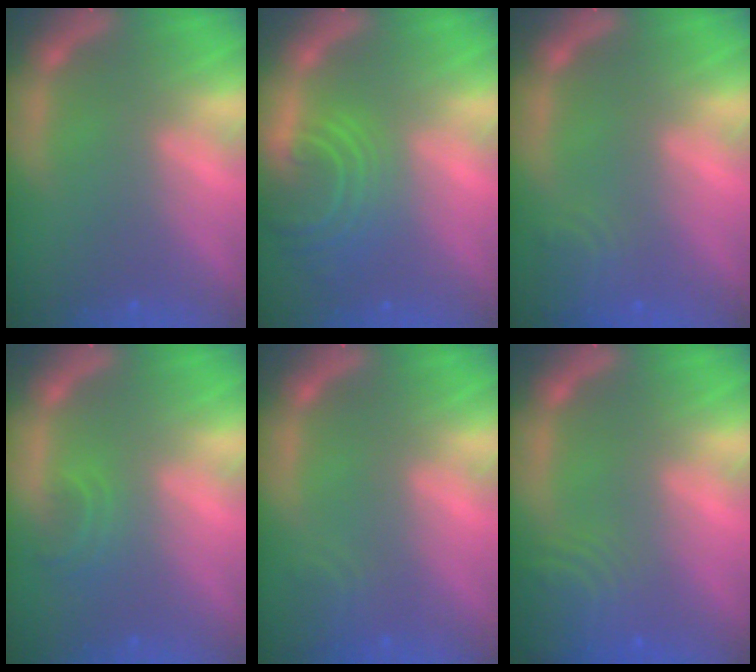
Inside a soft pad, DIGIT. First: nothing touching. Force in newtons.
{"total": 6.6}
{"total": 2.9}
{"total": 1.9}
{"total": 1.9}
{"total": 6.6}